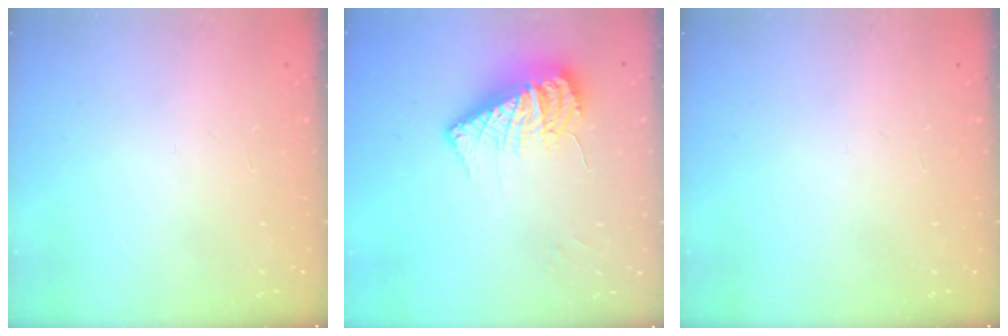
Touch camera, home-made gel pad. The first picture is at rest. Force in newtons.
{"total": 12.5, "press": 12.4, "slide": 1.1}
{"total": 0.0}